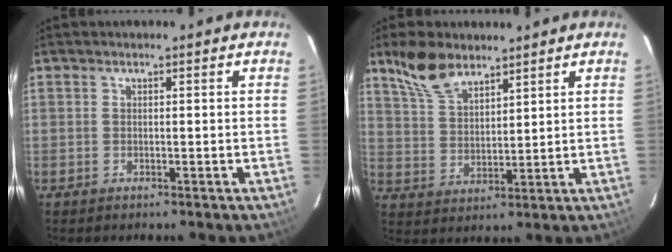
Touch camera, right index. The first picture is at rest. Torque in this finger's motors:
{"motor_torque": [0.37, 0.32, 0.11, 0.07]}